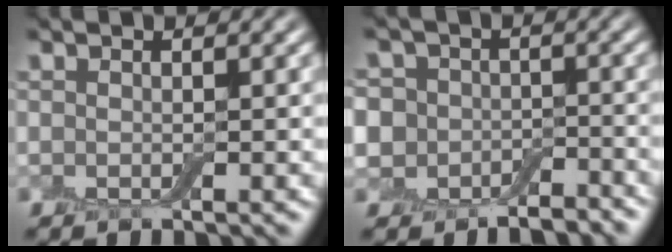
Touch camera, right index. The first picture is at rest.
{"total": 6.2, "force": [-2.5, 5.3, 2.0], "torque": [-0.034, 0.011, -0.077]}